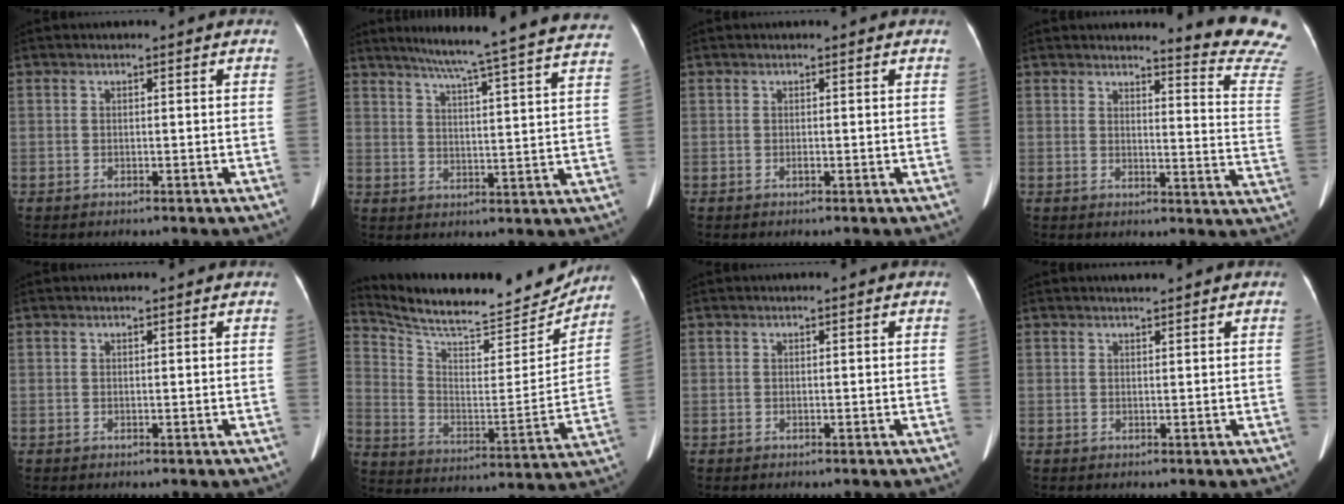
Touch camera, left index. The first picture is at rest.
{"total": 25.6, "force": [22.9, -0.6, 11.4], "torque": [-0.176, -0.044, 0.279]}
{"total": 0.0}
{"total": 13.6, "force": [13.3, -1.3, 2.1], "torque": [-0.009, -0.147, 0.119]}
{"total": 0.6, "force": [0.6, 0.1, 0.1], "torque": [-0.003, 0.006, 0.006]}
{"total": 22.0, "force": [20.4, 4.2, 7.1], "torque": [-0.125, -0.032, 0.301]}
{"total": 0.0}
{"total": 1.2, "force": [1.1, -0.1, 0.4], "torque": [-0.008, 0.007, 0.022]}